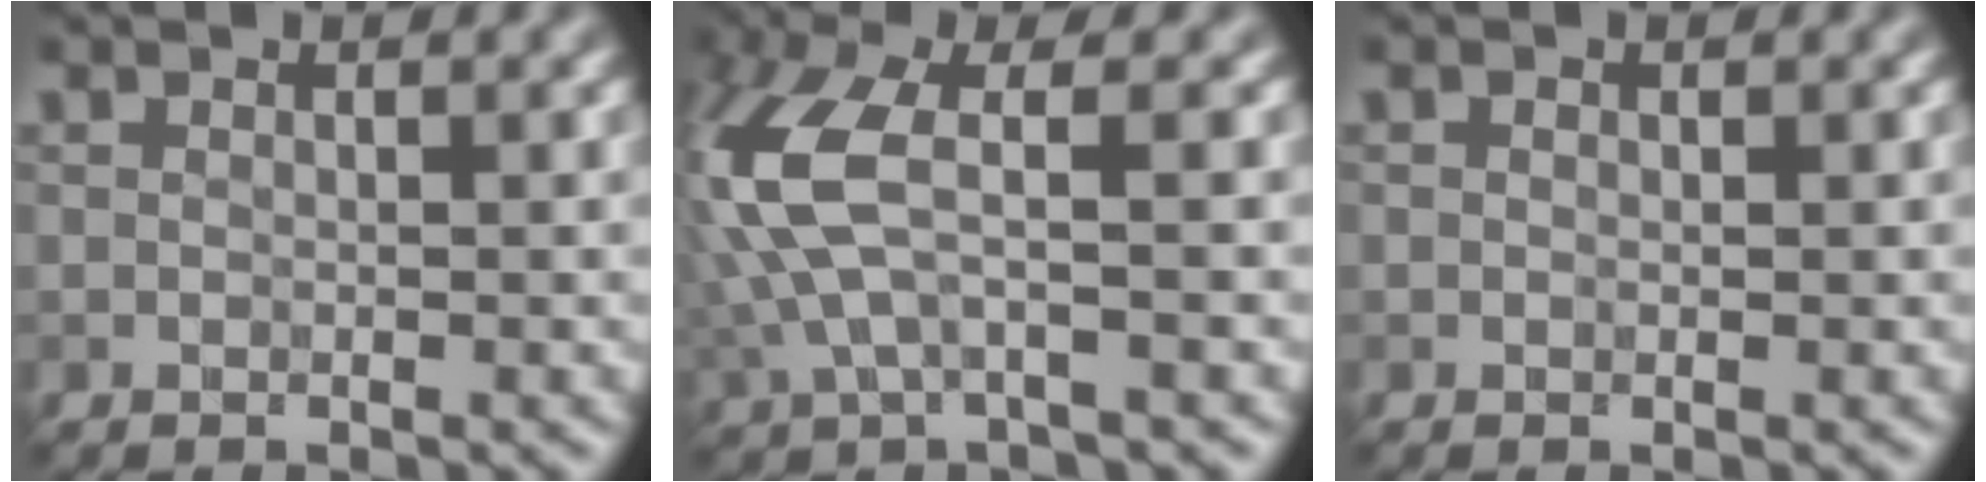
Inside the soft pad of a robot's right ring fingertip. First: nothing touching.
{"total": 6.3, "force": [0.3, 2.2, 5.9], "torque": [-0.168, 0.013, 0.004]}
{"total": 0.0}